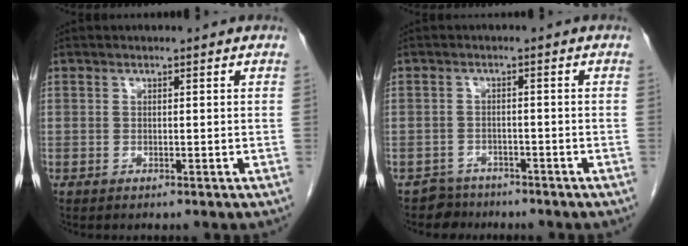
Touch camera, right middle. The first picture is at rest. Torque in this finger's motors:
{"motor_torque": [-0.08, 0.11, 0.00, 0.00]}